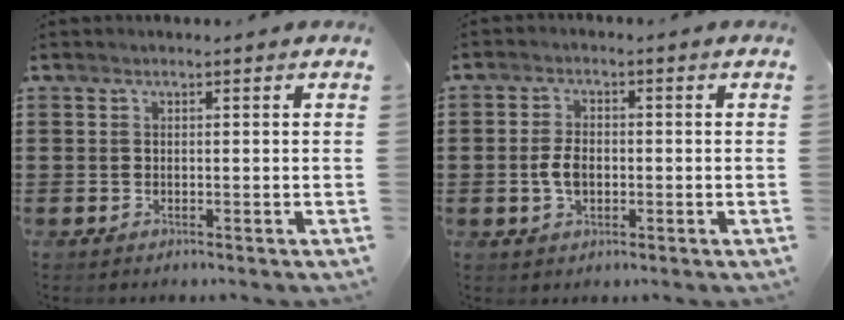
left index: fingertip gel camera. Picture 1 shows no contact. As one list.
[{"total": 3.7, "force": [-0.5, 2.2, 3.0], "torque": [-0.070, 0.000, -0.014]}]